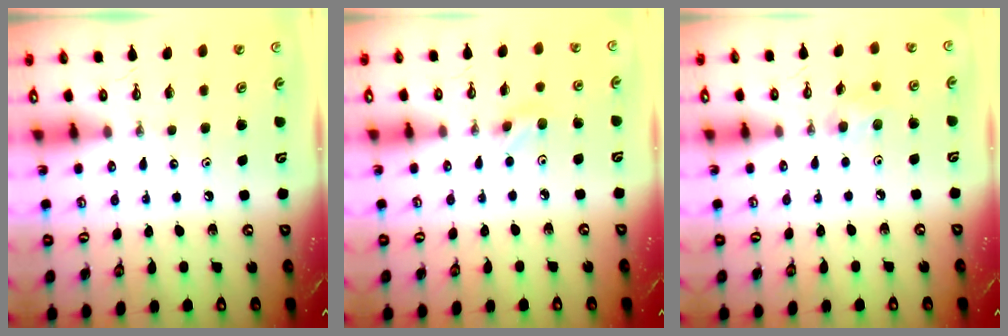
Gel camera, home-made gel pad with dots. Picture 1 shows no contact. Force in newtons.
{"total": 3.9, "press": 3.7, "slide": 1.3}
{"total": 5.5, "press": 5.0, "slide": 2.3}